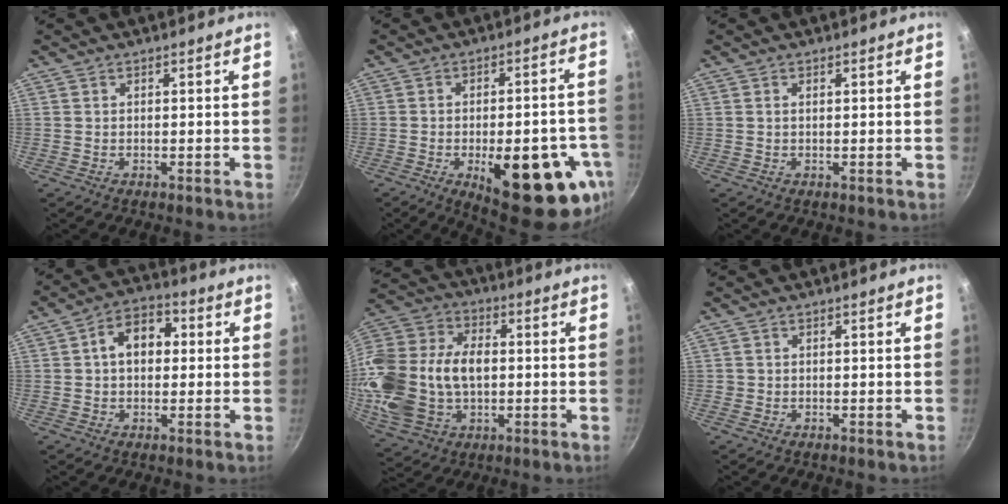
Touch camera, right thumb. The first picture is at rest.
{"total": 22.6, "force": [-8.2, 8.6, 19.3], "torque": [-0.196, 0.018, -0.088]}
{"total": 0.5, "force": [0.2, 0.3, 0.4], "torque": [-0.010, 0.003, 0.004]}
{"total": 8.5, "force": [1.1, 5.8, 6.1], "torque": [-0.077, 0.024, 0.010]}
{"total": 25.6, "force": [-1.4, 17.1, 19.0], "torque": [-0.435, 0.011, -0.011]}
{"total": 0.6, "force": [-0.1, 0.6, 0.0], "torque": [0.002, 0.004, -0.001]}